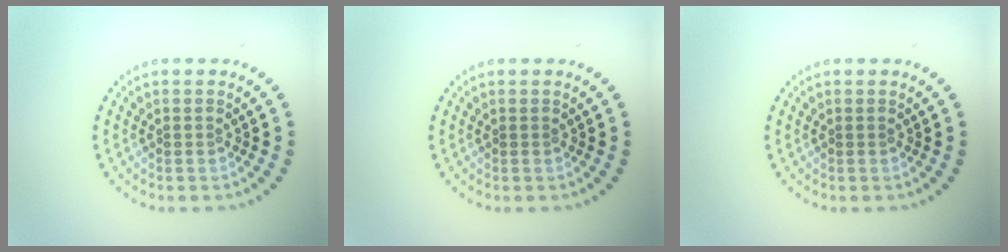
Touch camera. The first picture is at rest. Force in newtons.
{"total": 0.0}
{"total": 0.0}